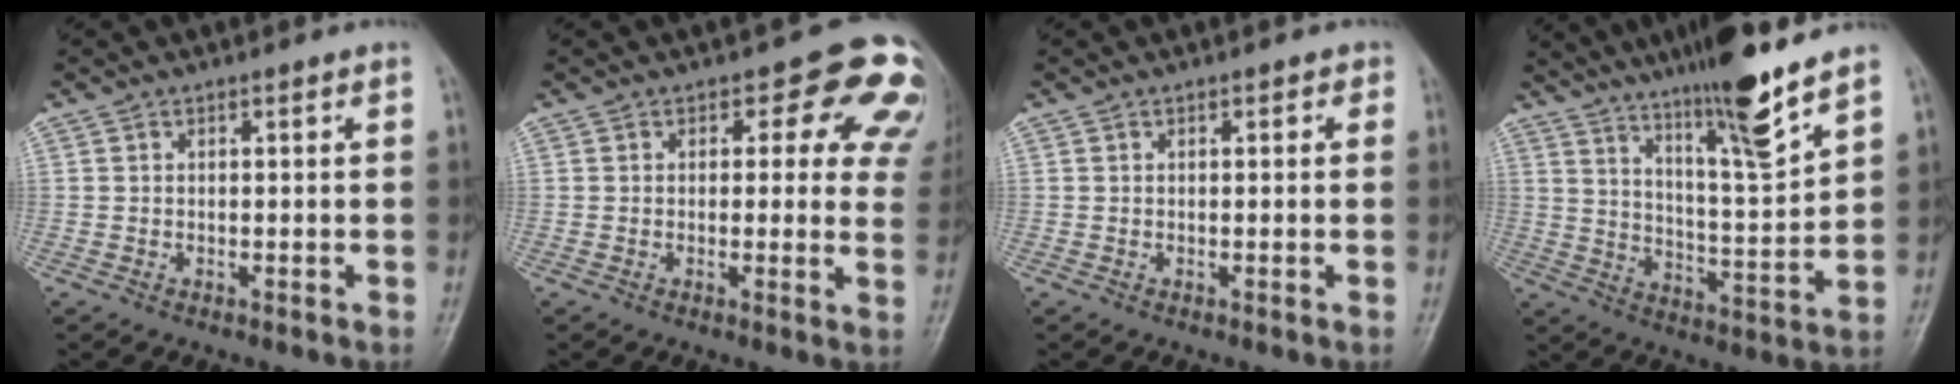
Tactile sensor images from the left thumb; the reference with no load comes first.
{"total": 11.8, "force": [5.7, 6.5, 8.0], "torque": [-0.033, -0.020, 0.042]}
{"total": 1.0, "force": [0.4, 0.6, 0.7], "torque": [-0.001, 0.001, 0.000]}
{"total": 14.9, "force": [10.9, 0.8, 10.1], "torque": [-0.158, -0.069, 0.185]}